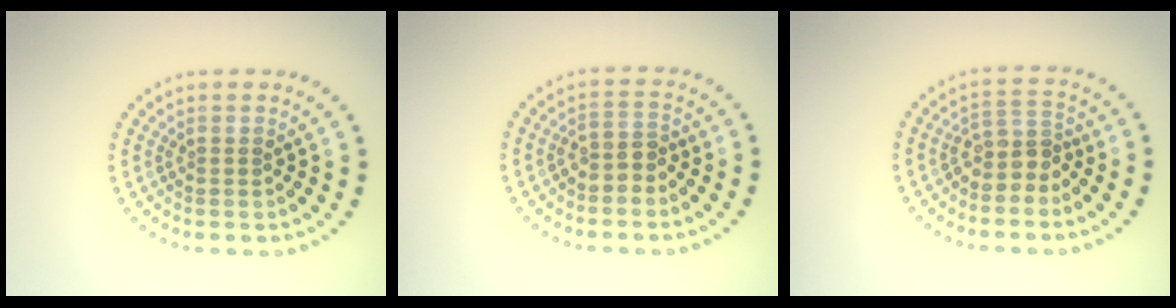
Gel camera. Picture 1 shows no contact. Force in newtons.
{"total": 1.8, "press": 1.5, "slide": 0.9}
{"total": 2.6, "press": 2.0, "slide": 1.7}